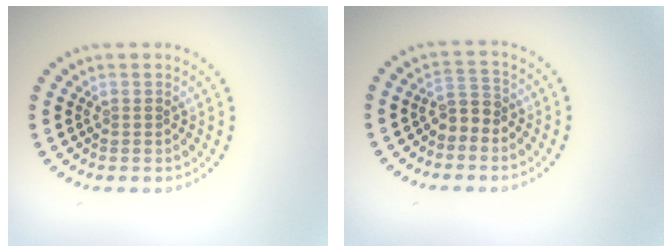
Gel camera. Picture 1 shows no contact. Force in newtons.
{"total": 2.0, "press": 1.8, "slide": 0.9}